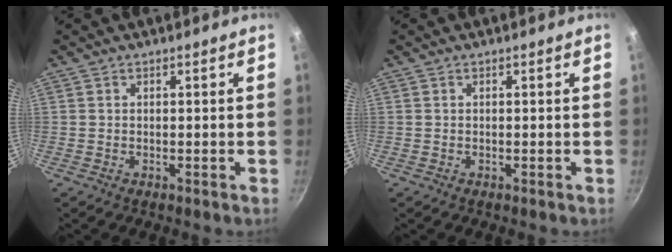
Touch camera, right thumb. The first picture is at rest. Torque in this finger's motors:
{"motor_torque": [-0.20, 0.21, 0.00, 0.01, 0.03]}